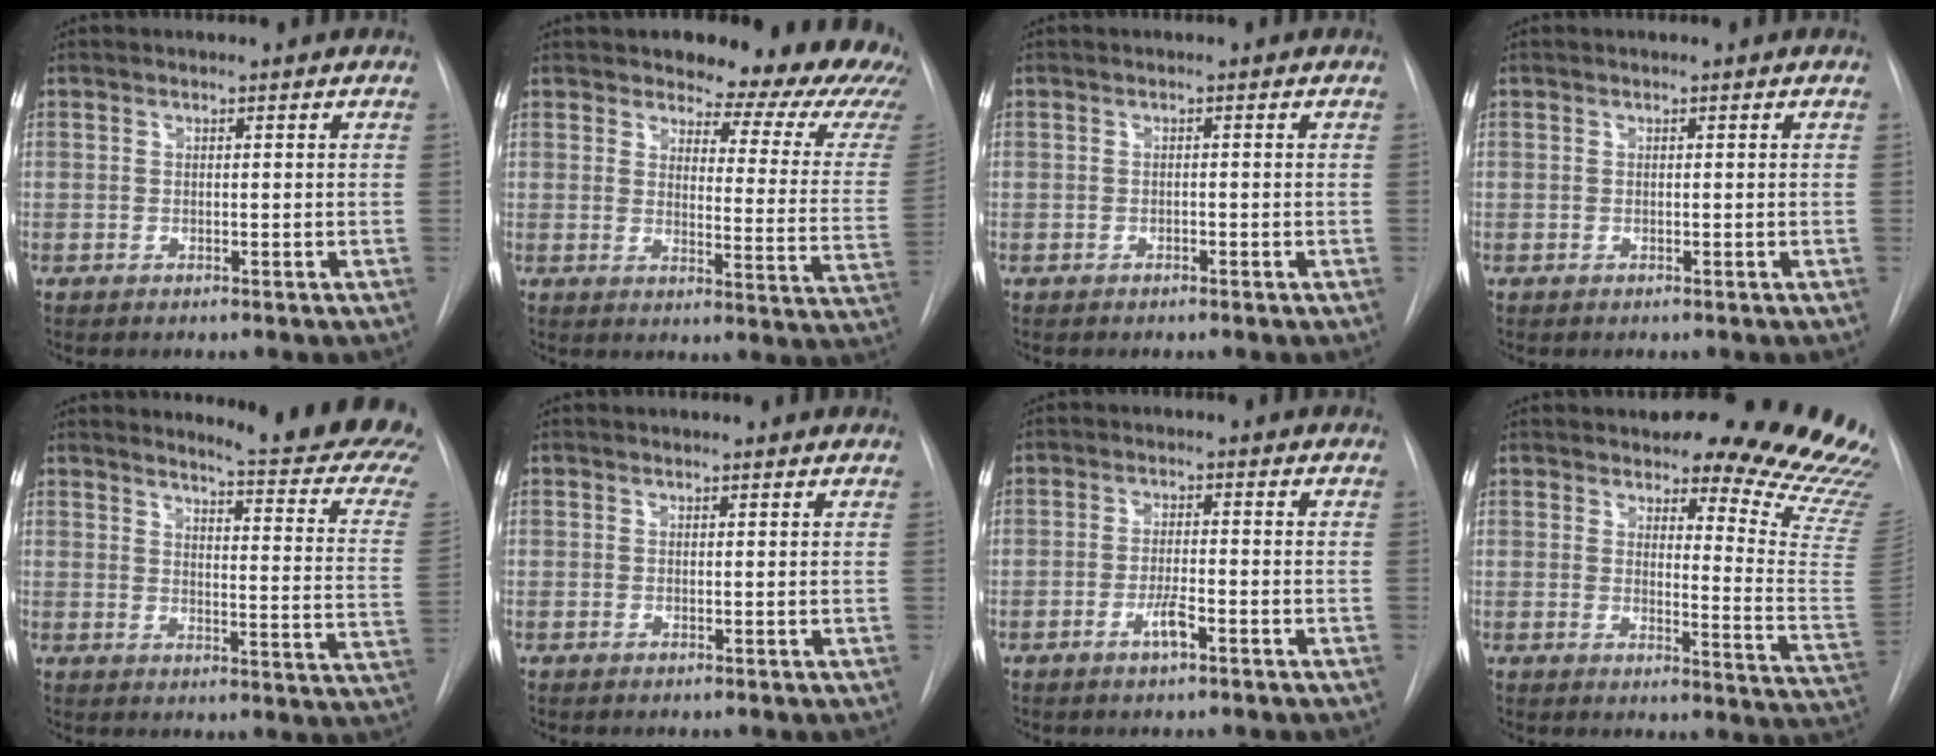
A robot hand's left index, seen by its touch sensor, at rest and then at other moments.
{"total": 19.2, "force": [16.9, 5.0, 7.7], "torque": [-0.081, -0.088, 0.183]}
{"total": 0.6, "force": [-0.5, 0.3, 0.2], "torque": [-0.005, 0.000, -0.011]}
{"total": 0.0}
{"total": 16.5, "force": [15.2, -0.1, 6.4], "torque": [-0.086, -0.116, 0.161]}
{"total": 0.9, "force": [0.8, 0.3, 0.1], "torque": [-0.008, 0.003, 0.008]}
{"total": 3.2, "force": [-1.7, 0.5, 2.7], "torque": [-0.052, -0.001, -0.031]}
{"total": 19.2, "force": [18.0, 2.3, 6.3], "torque": [-0.061, -0.134, 0.190]}